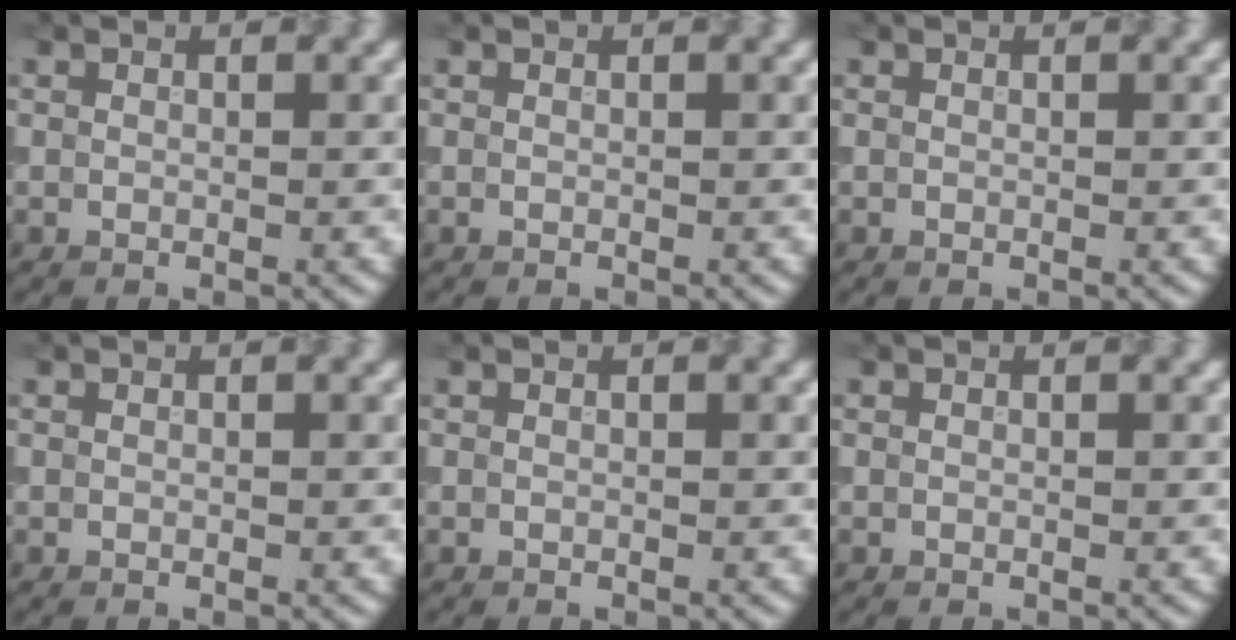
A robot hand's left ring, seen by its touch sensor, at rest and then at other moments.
{"total": 0.0}
{"total": 0.0}
{"total": 0.0}
{"total": 0.0}
{"total": 0.0}